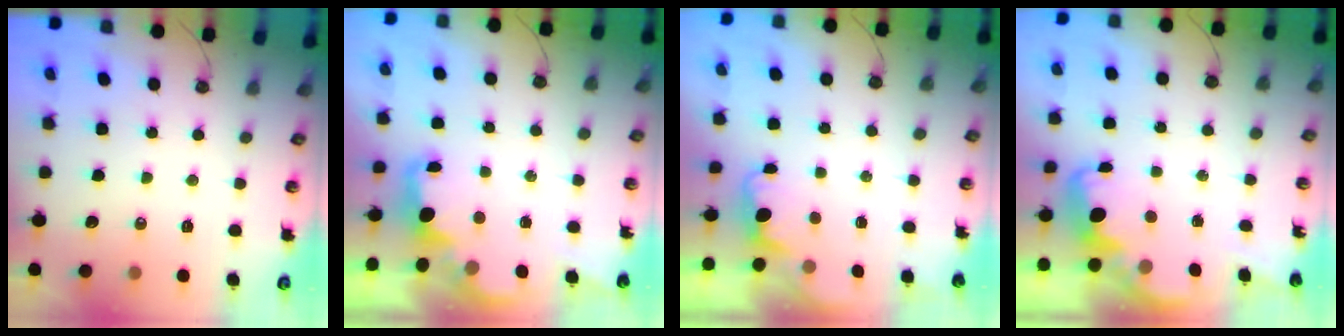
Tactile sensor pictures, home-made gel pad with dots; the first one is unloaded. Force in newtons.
{"total": 2.2, "press": 2.1, "slide": 0.8}
{"total": 0.8, "press": 0.3, "slide": 0.7}
{"total": 2.7, "press": 2.6, "slide": 0.5}